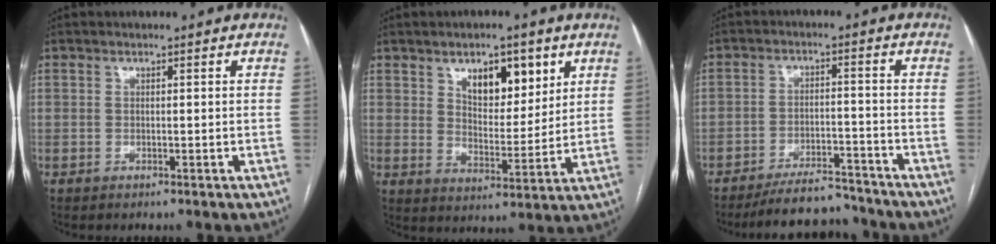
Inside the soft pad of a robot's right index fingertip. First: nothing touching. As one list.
[{"total": 9.2, "force": [4.9, 4.2, 6.6], "torque": [-0.100, 0.002, 0.083]}, {"total": 9.1, "force": [-8.6, 2.3, 1.9], "torque": [-0.018, 0.008, -0.136]}]